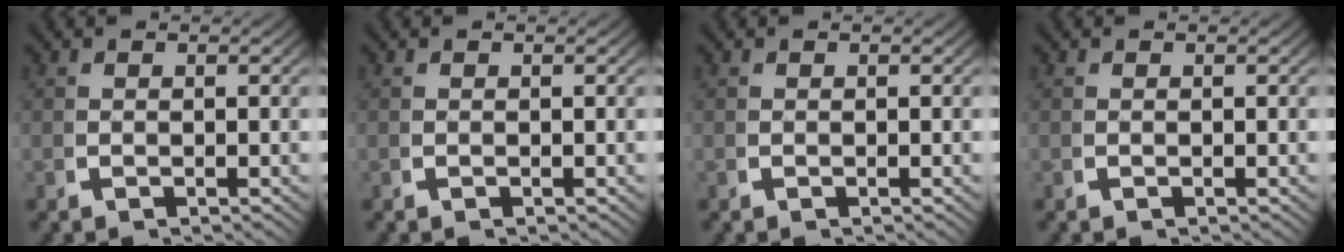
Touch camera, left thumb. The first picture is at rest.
{"total": 0.0}
{"total": 0.0}
{"total": 0.0}